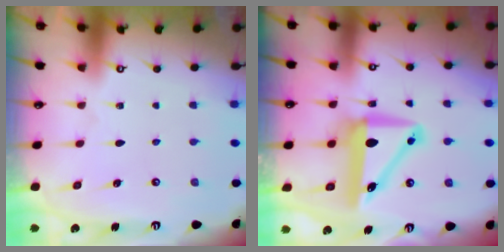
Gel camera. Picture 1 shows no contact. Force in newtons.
{"total": 10.2, "press": 9.9, "slide": 2.4}